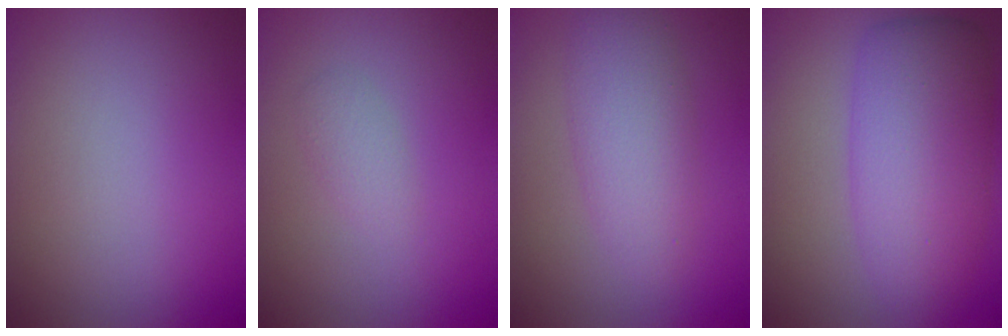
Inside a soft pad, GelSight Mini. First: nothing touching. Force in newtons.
{"total": 1.2, "press": 1.2, "slide": 0.0}
{"total": 4.1, "press": 4.1, "slide": 0.1}
{"total": 7.2, "press": 7.2, "slide": 0.1}